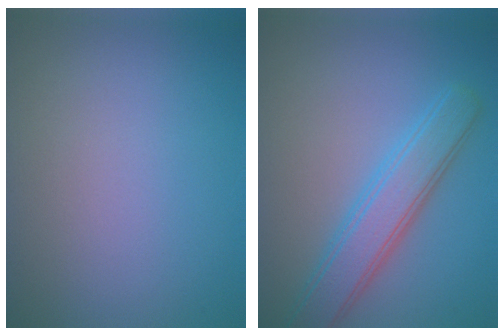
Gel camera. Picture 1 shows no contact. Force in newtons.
{"total": 4.5, "press": 4.5, "slide": 0.1}